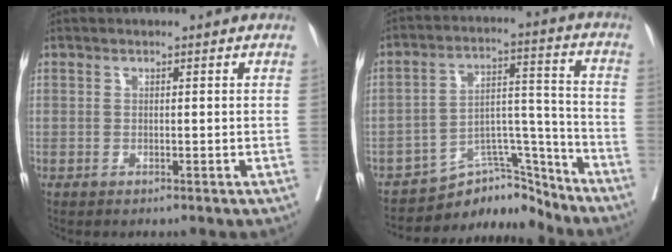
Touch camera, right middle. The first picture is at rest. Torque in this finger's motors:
{"motor_torque": [0.24, -0.25, -0.02, -0.03]}